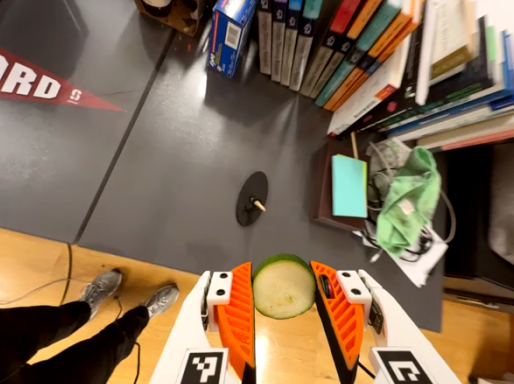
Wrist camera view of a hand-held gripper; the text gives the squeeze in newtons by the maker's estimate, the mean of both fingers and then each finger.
{"total": 9.3, "left": 9.7, "right": 8.9}